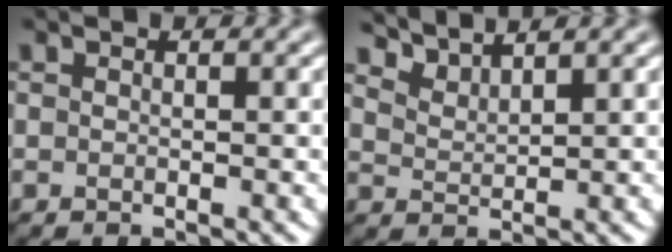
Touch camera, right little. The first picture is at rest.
{"total": 4.6, "force": [3.4, -2.3, -2.1], "torque": [0.024, 0.004, 0.056]}